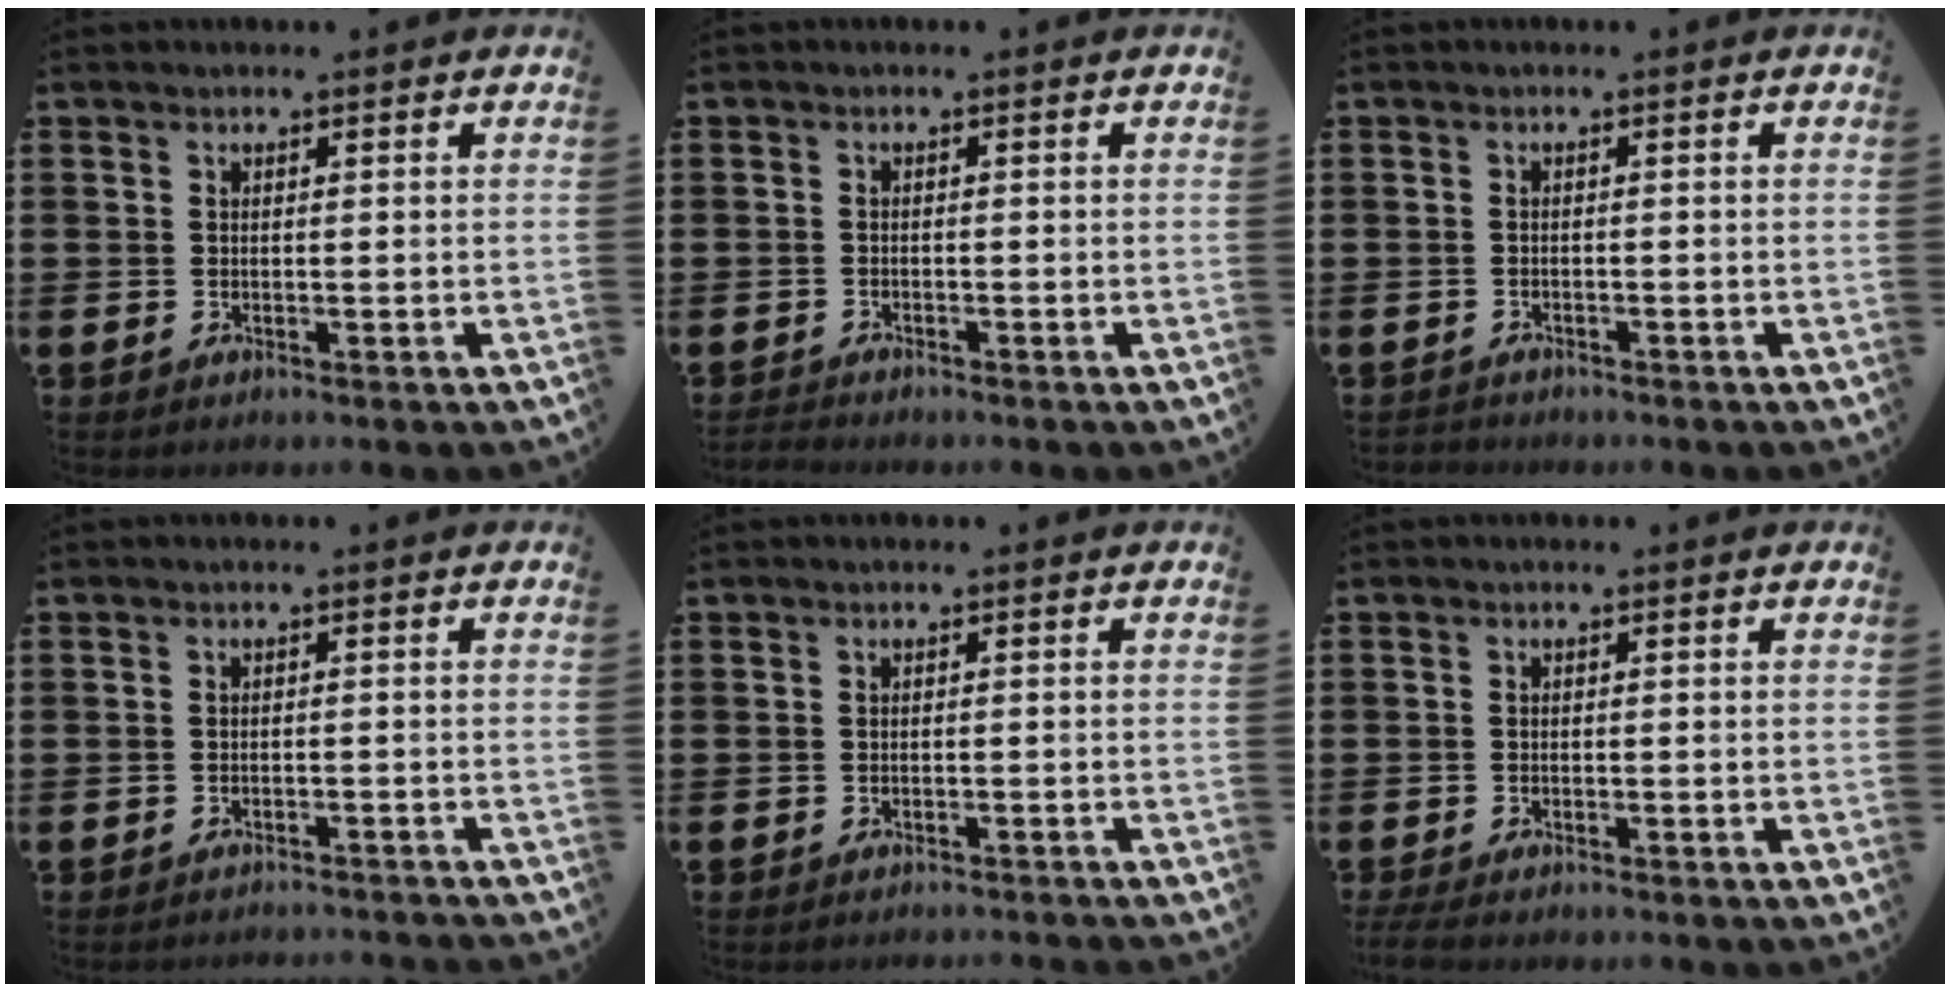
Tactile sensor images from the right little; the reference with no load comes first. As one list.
[{"total": 0.9, "force": [-0.9, 0.0, 0.0], "torque": [-0.003, -0.002, -0.017]}, {"total": 0.7, "force": [-0.7, 0.2, -0.1], "torque": [0.001, 0.000, -0.014]}, {"total": 1.2, "force": [-1.2, -0.2, -0.2], "torque": [0.001, 0.003, -0.025]}, {"total": 0.7, "force": [-0.7, -0.1, 0.0], "torque": [0.000, -0.001, -0.015]}, {"total": 1.2, "force": [-1.0, 0.3, 0.5], "torque": [-0.011, 0.001, -0.021]}]